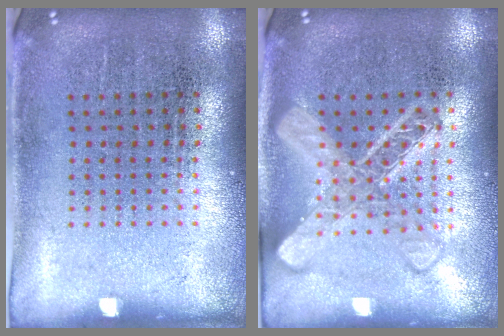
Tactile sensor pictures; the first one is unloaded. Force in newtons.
{"total": 3.2, "press": 3.1, "slide": 0.6}